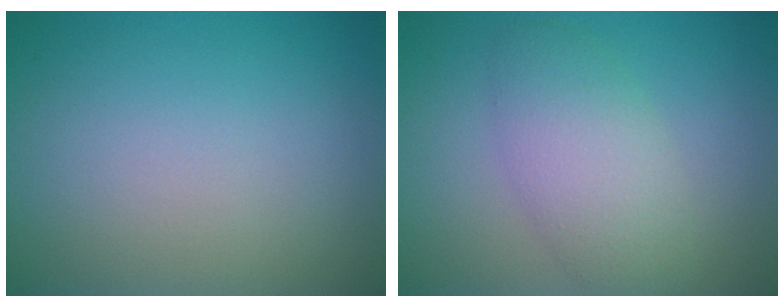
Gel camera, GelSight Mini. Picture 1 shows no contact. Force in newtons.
{"total": 4.5, "press": 4.5, "slide": 0.2}